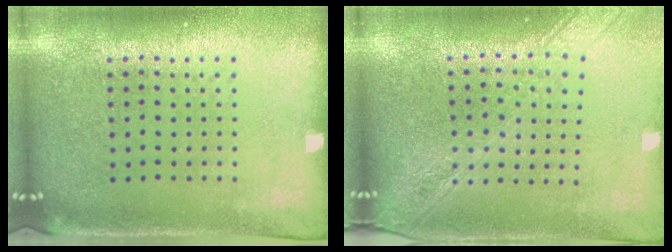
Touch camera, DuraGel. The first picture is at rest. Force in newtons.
{"total": 2.2, "press": 1.9, "slide": 1.2}